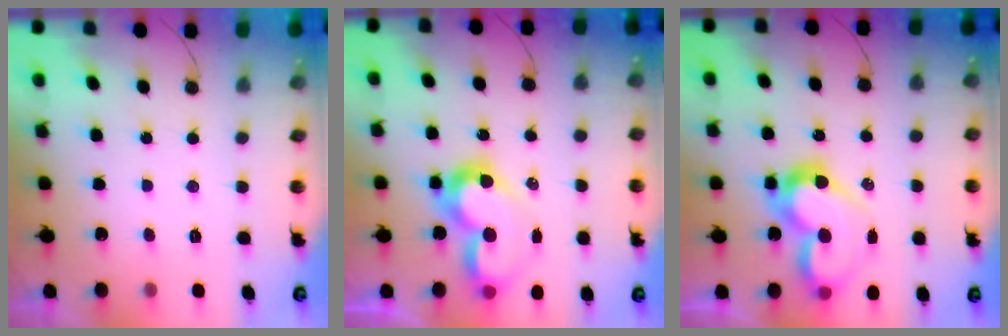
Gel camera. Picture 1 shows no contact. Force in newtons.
{"total": 12.4, "press": 12.3, "slide": 1.4}
{"total": 14.6, "press": 14.2, "slide": 3.1}